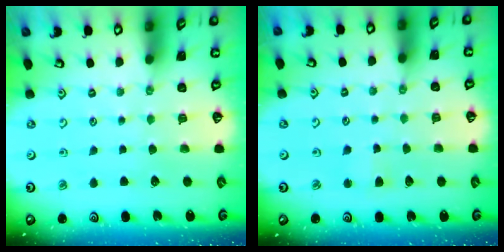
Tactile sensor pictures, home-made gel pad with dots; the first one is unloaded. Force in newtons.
{"total": 2.6, "press": 2.6, "slide": 0.4}